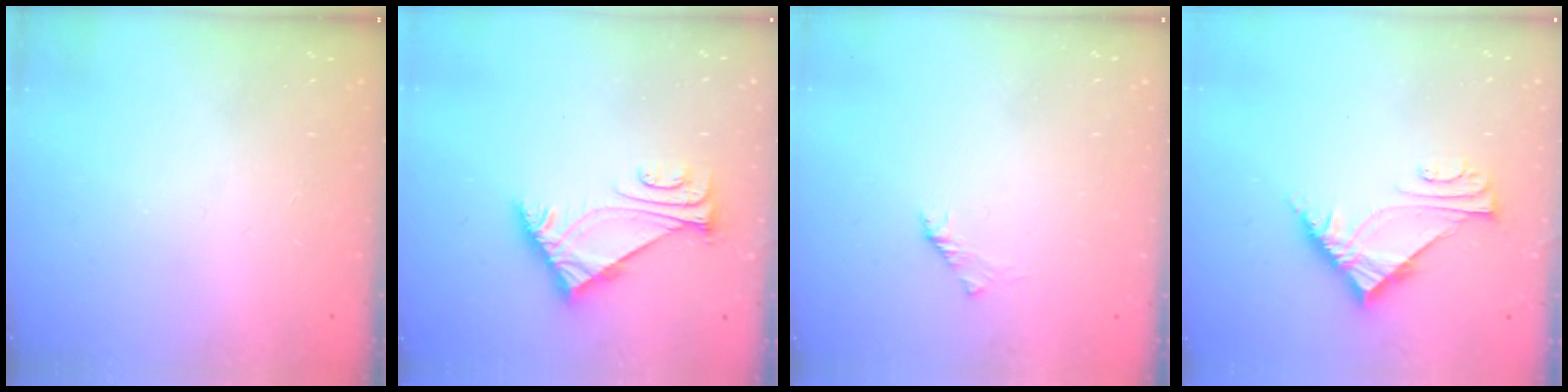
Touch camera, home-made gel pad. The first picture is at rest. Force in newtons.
{"total": 5.7, "press": 5.7, "slide": 1.0}
{"total": 1.6, "press": 1.4, "slide": 0.6}
{"total": 6.6, "press": 6.6, "slide": 0.4}